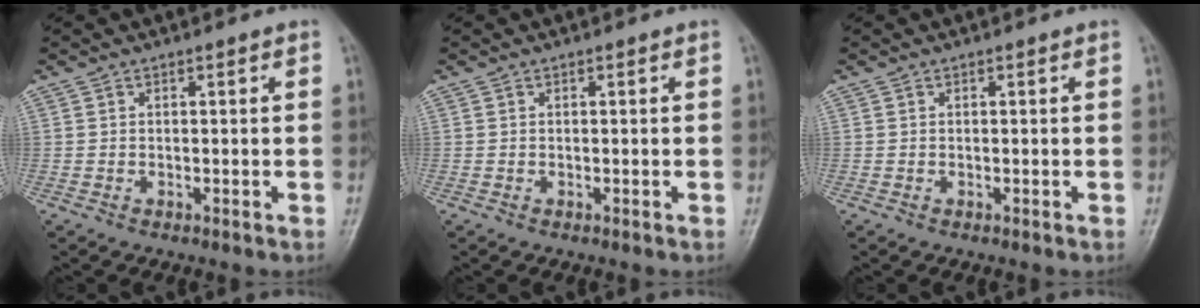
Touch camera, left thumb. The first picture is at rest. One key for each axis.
{"total": 0.0}
{"total": 0.0}